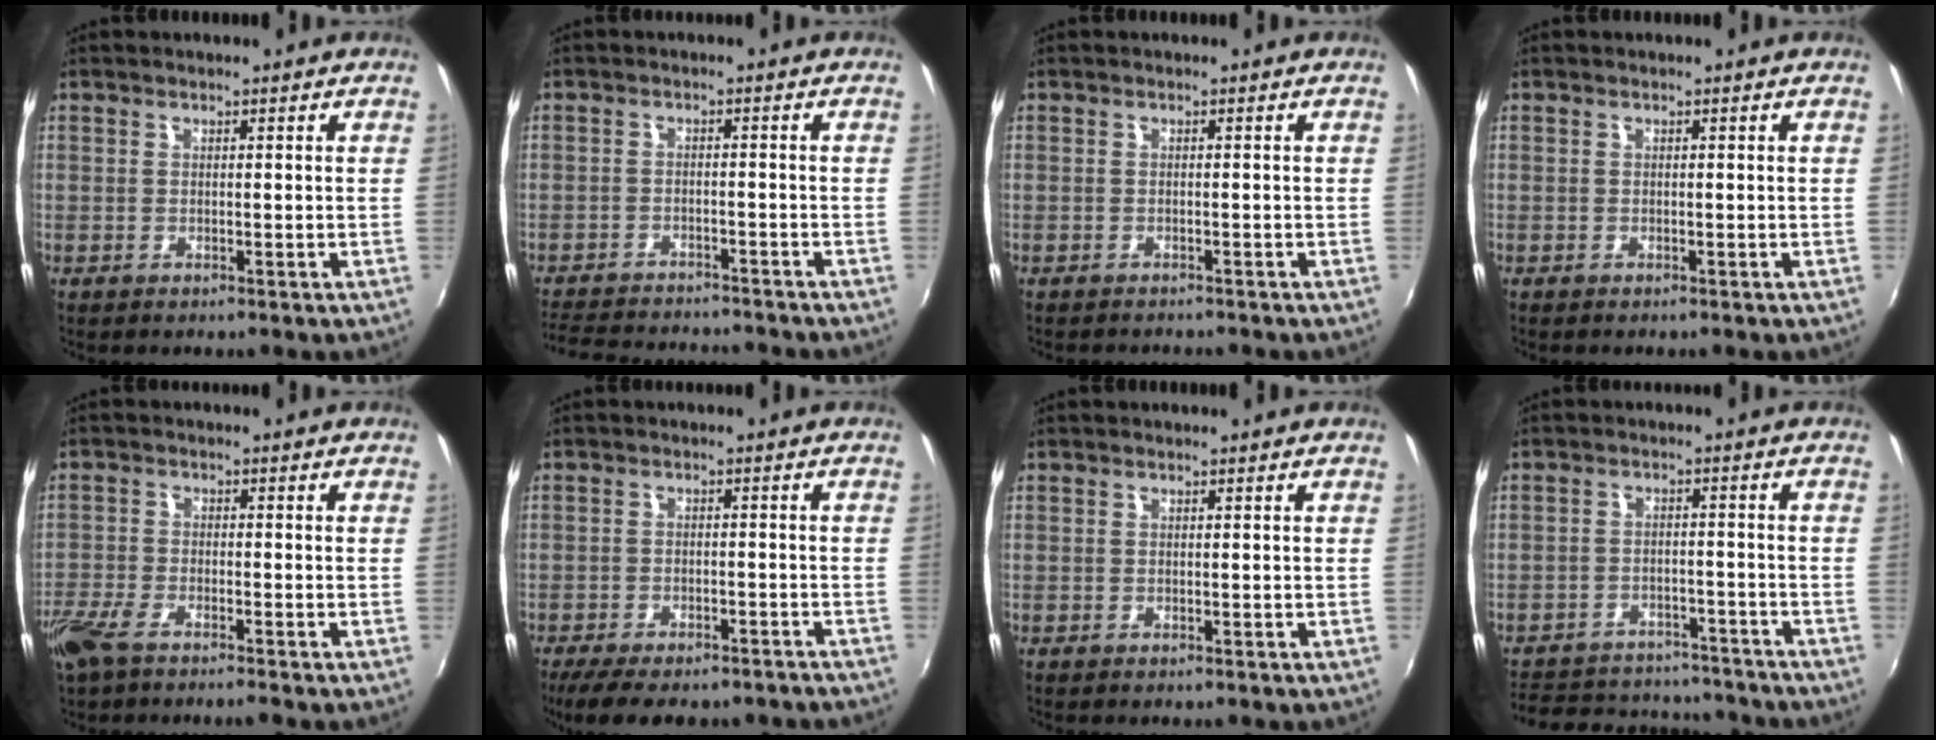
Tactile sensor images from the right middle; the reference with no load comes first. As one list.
[{"total": 13.3, "force": [-12.1, 2.9, 4.8], "torque": [-0.113, -0.008, -0.180]}, {"total": 1.9, "force": [-1.8, 0.4, 0.3], "torque": [-0.013, -0.011, -0.028]}, {"total": 0.0}, {"total": 6.6, "force": [-5.0, 1.6, 3.9], "torque": [-0.105, -0.019, -0.100]}, {"total": 14.0, "force": [-11.6, 4.0, 6.9], "torque": [-0.144, -0.031, -0.162]}, {"total": 0.0}, {"total": 17.4, "force": [-14.6, 7.5, 5.6], "torque": [-0.138, 0.031, -0.188]}]